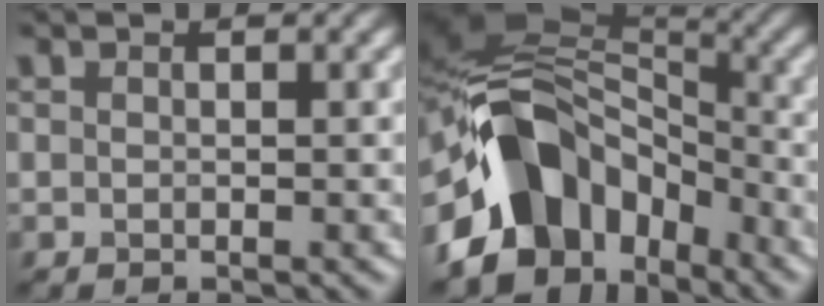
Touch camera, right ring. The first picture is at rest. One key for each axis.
{"total": 11.4, "fx": -5.0, "fy": 8.2, "fz": 6.1, "tx": -0.092, "ty": 0.023, "tz": -0.111}